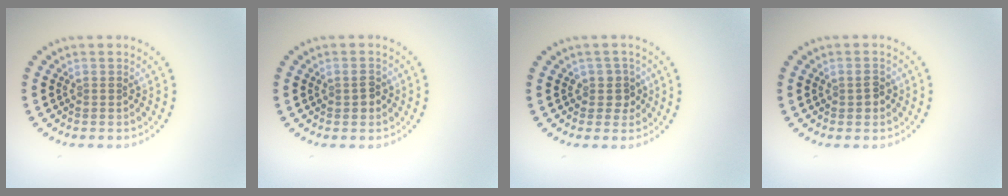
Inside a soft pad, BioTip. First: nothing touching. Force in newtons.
{"total": 1.4, "press": 1.4, "slide": 0.1}
{"total": 1.9, "press": 1.6, "slide": 0.9}
{"total": 1.4, "press": 1.4, "slide": 0.1}